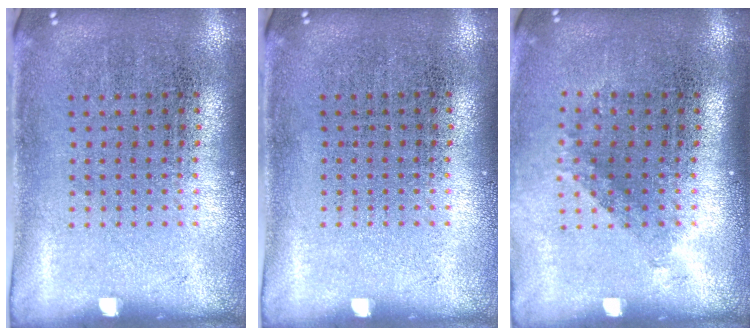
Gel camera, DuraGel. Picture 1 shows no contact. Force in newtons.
{"total": 0.0}
{"total": 1.3, "press": 0.9, "slide": 0.9}